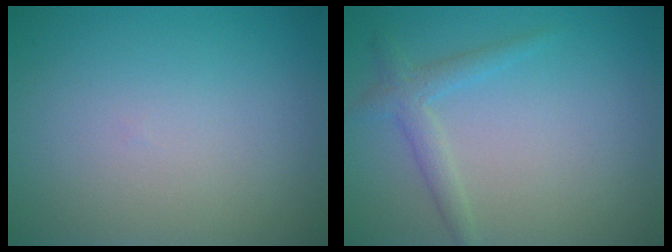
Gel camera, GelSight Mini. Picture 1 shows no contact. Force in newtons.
{"total": 2.0, "press": 2.0, "slide": 0.1}